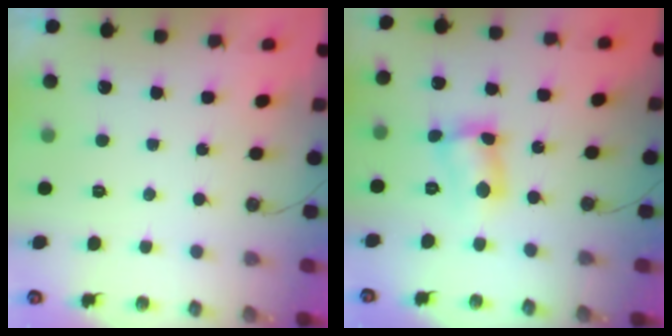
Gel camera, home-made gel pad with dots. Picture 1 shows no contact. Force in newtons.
{"total": 7.9, "press": 7.9, "slide": 0.4}